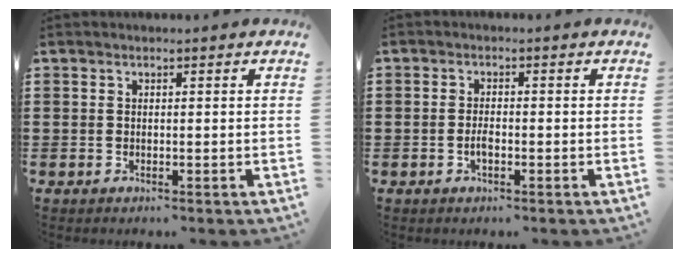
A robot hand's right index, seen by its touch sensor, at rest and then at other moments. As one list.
[{"total": 1.8, "force": [-0.7, 0.8, 1.4], "torque": [-0.029, 0.001, -0.014]}]